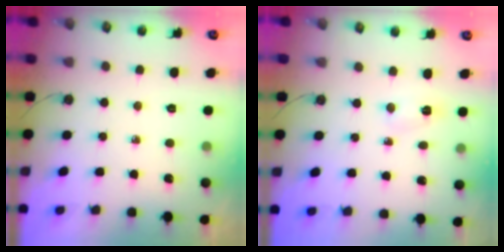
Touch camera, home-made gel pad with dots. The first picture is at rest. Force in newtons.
{"total": 2.7, "press": 2.7, "slide": 0.4}